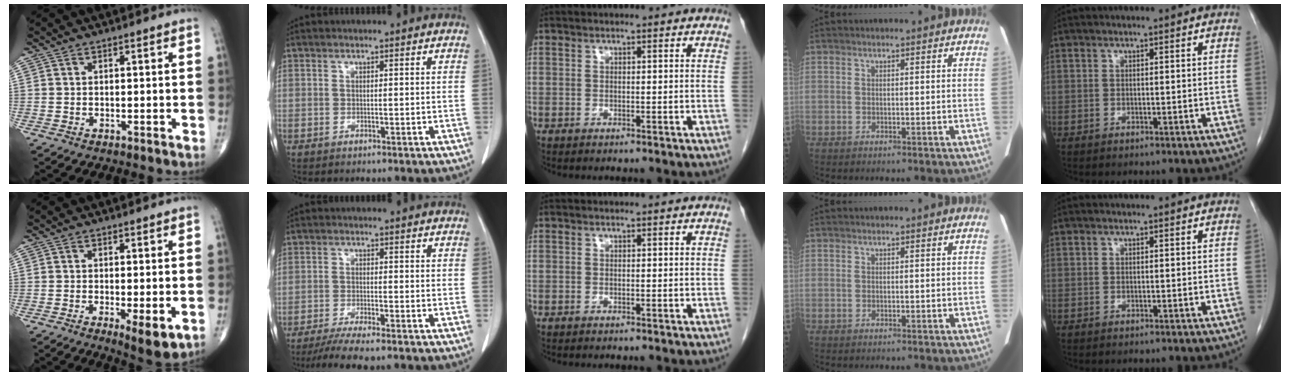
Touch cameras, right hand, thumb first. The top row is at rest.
{"thumb": {"total": 6.2, "force": [-1.7, 1.8, 5.6], "torque": [-0.087, -0.018, -0.026]}, "index": {"total": 7.1, "force": [-5.8, 0.1, 4.0], "torque": [-0.060, -0.018, -0.096]}}